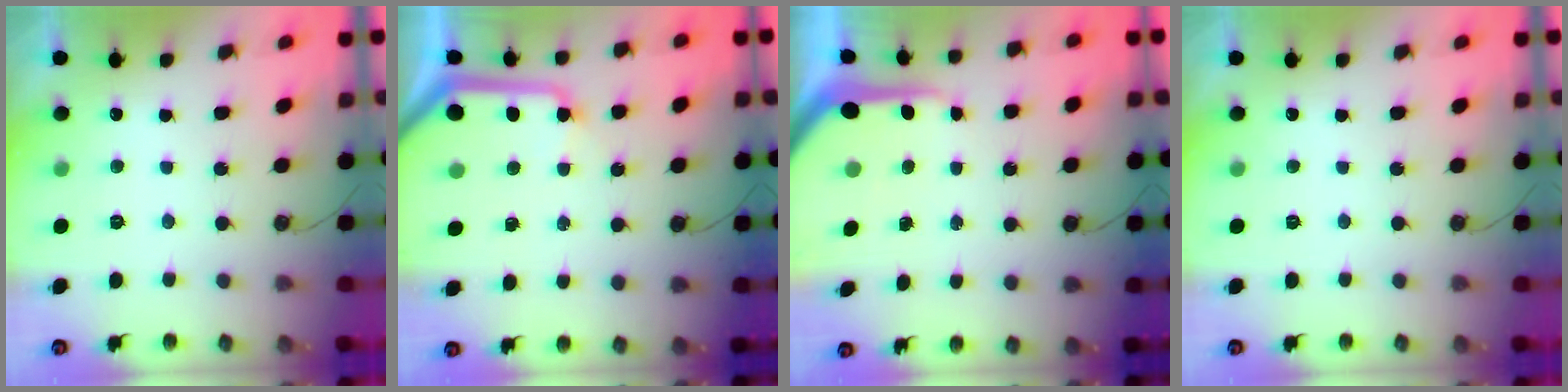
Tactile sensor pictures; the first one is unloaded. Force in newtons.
{"total": 11.1, "press": 11.0, "slide": 1.4}
{"total": 7.8, "press": 7.8, "slide": 0.7}
{"total": 0.0}